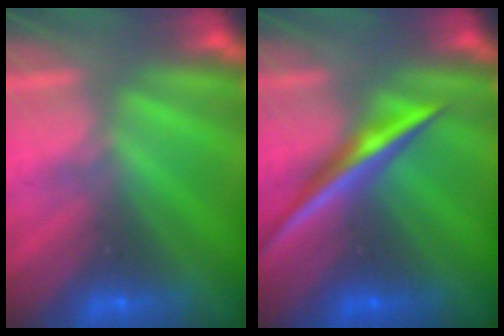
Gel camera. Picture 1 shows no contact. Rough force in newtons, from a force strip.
{"total": 2.3}